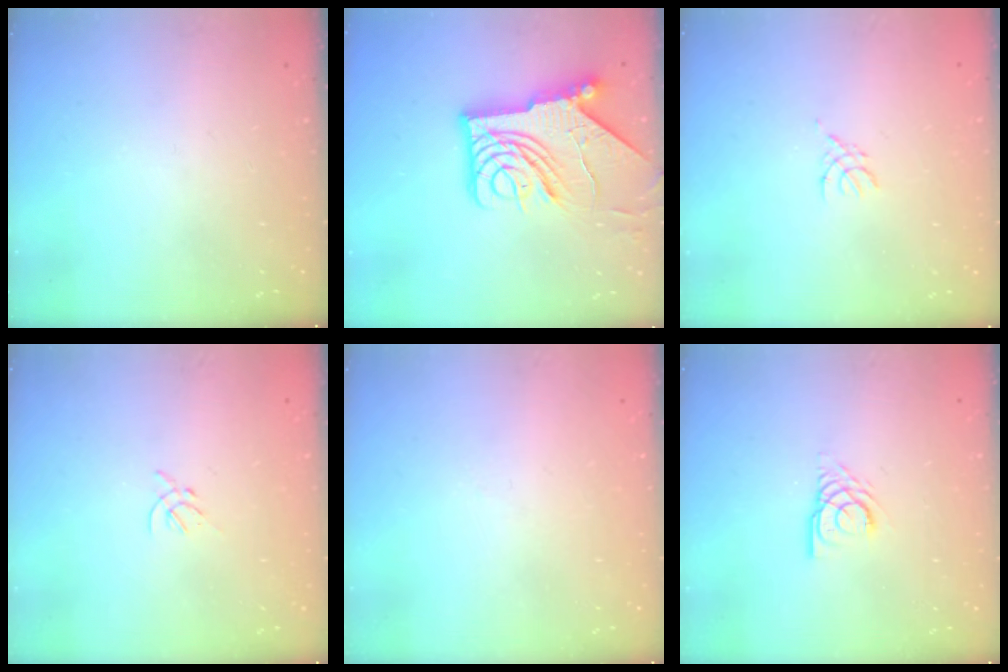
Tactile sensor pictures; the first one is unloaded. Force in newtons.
{"total": 16.1, "press": 16.0, "slide": 1.9}
{"total": 1.8, "press": 1.7, "slide": 0.4}
{"total": 1.2, "press": 1.1, "slide": 0.5}
{"total": 1.8, "press": 1.6, "slide": 0.6}
{"total": 4.5, "press": 4.4, "slide": 0.4}